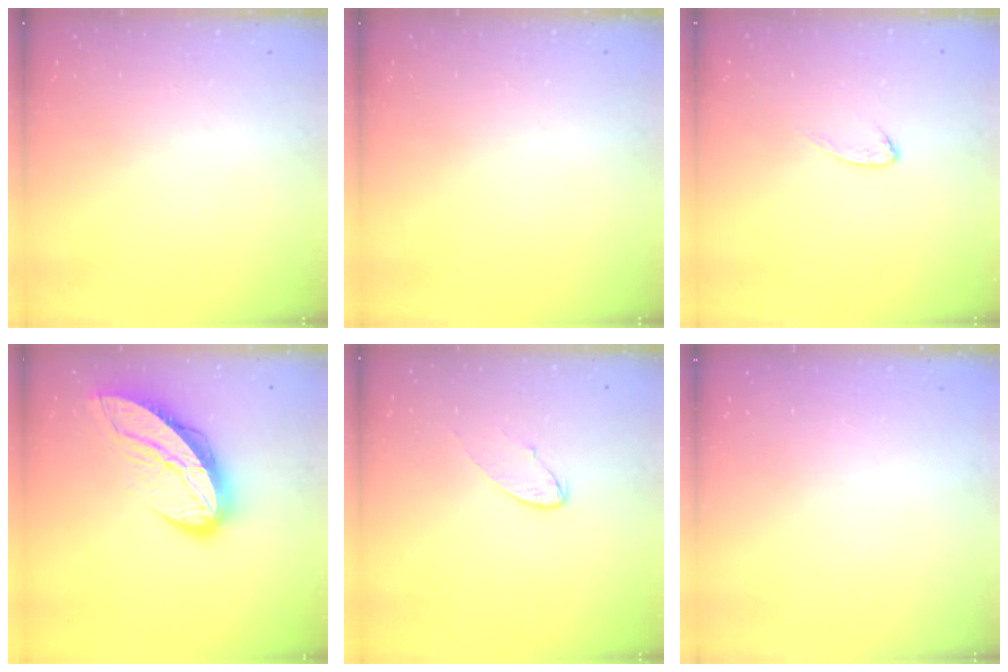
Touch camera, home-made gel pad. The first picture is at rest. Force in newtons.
{"total": 0.0}
{"total": 3.8, "press": 3.8, "slide": 0.3}
{"total": 13.6, "press": 13.5, "slide": 1.2}
{"total": 6.3, "press": 6.3, "slide": 0.4}
{"total": 0.0}